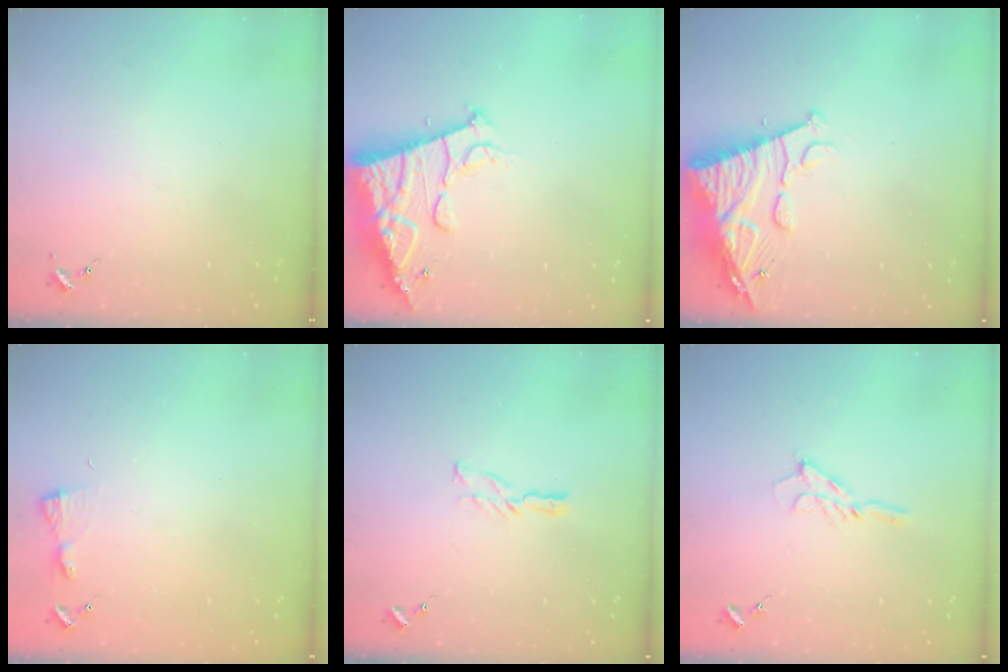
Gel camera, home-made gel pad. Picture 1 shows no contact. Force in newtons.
{"total": 16.0, "press": 15.9, "slide": 1.8}
{"total": 14.9, "press": 14.8, "slide": 1.5}
{"total": 4.2, "press": 4.2, "slide": 0.5}
{"total": 6.2, "press": 6.2, "slide": 0.5}
{"total": 6.5, "press": 6.5, "slide": 0.7}